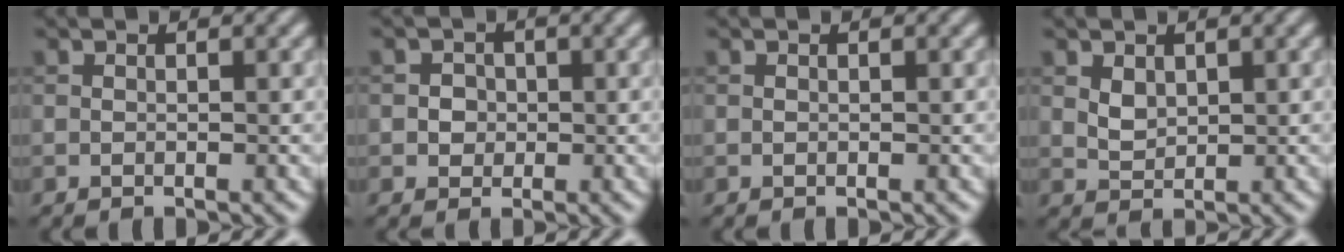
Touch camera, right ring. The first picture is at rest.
{"total": 1.8, "force": [0.1, 1.7, 0.7], "torque": [0.007, 0.006, 0.000]}
{"total": 0.0}
{"total": 1.5, "force": [0.7, 1.1, 0.9], "torque": [-0.019, -0.002, 0.018]}